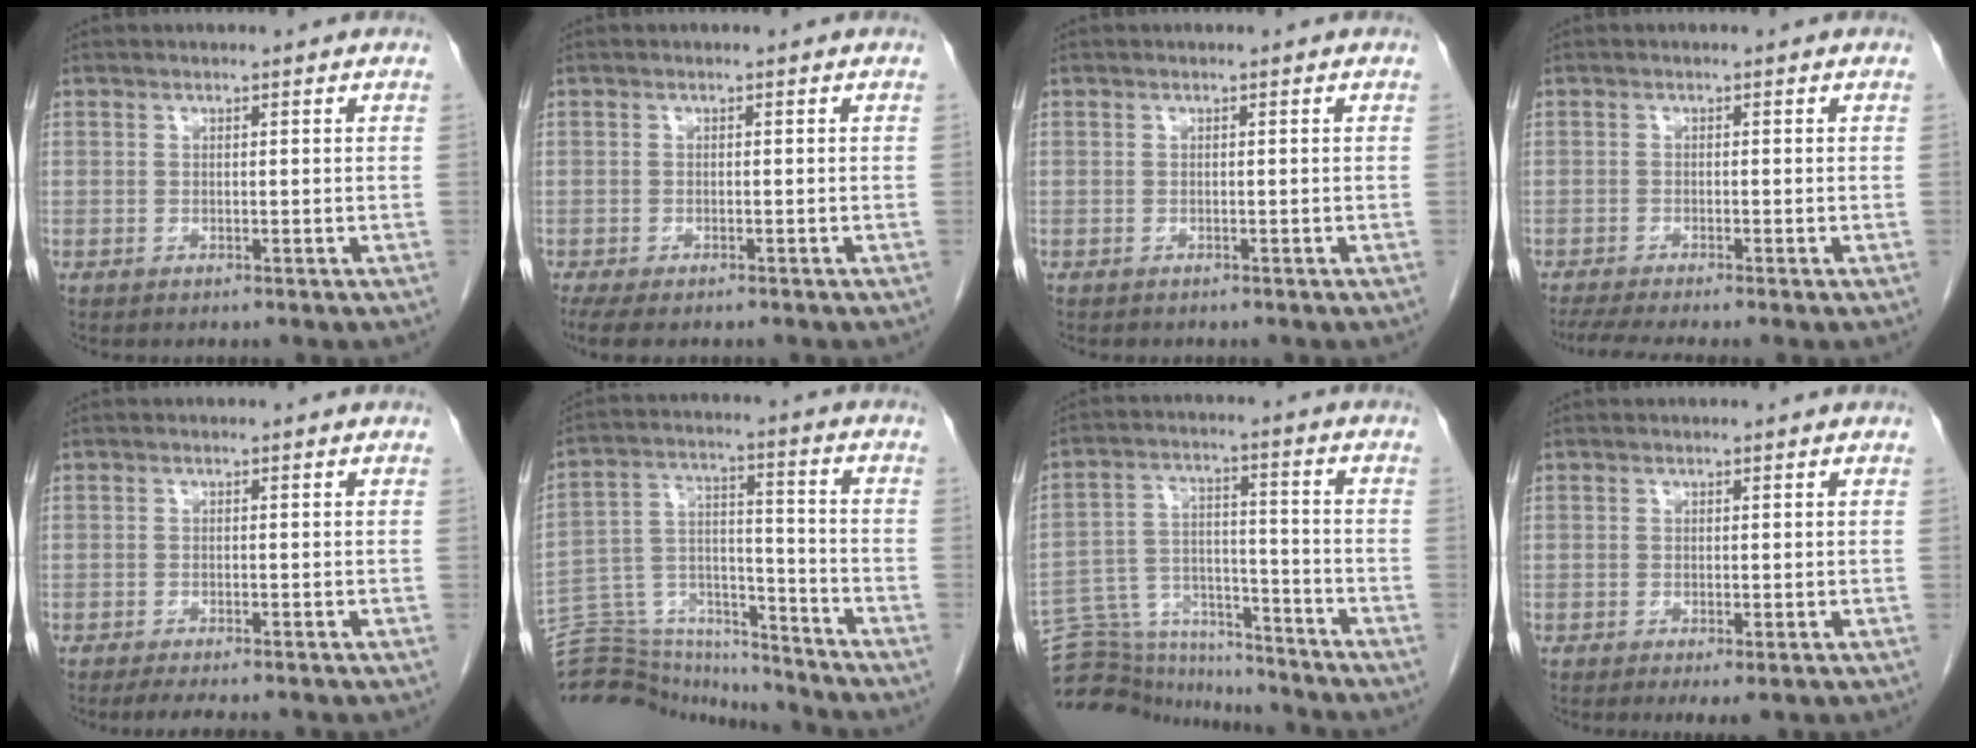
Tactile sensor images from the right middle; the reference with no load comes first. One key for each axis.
{"total": 6.1, "fx": -4.6, "fy": 2.2, "fz": 3.3, "tx": -0.054, "ty": -0.014, "tz": -0.071}
{"total": 0.7, "fx": -0.6, "fy": 0.3, "fz": 0.2, "tx": -0.012, "ty": -0.002, "tz": -0.009}
{"total": 5.3, "fx": -4.3, "fy": -0.3, "fz": 3.1, "tx": -0.048, "ty": -0.012, "tz": -0.071}
{"total": 4.8, "fx": -4.0, "fy": 0.6, "fz": 2.5, "tx": -0.035, "ty": -0.011, "tz": -0.055}
{"total": 18.9, "fx": -18.2, "fy": 3.6, "fz": 3.5, "tx": -0.080, "ty": 0.041, "tz": -0.287}
{"total": 14.7, "fx": -14.3, "fy": 3.0, "fz": 1.9, "tx": -0.039, "ty": 0.041, "tz": -0.228}
{"total": 2.0, "fx": -1.0, "fy": 0.4, "fz": 1.6, "tx": -0.023, "ty": -0.007, "tz": -0.012}